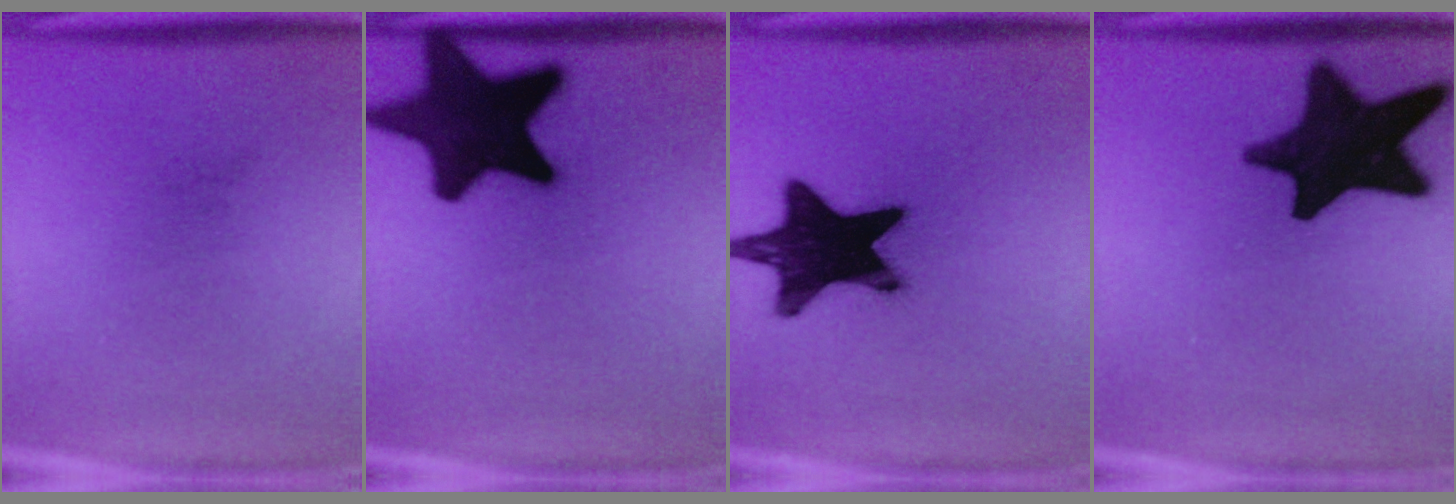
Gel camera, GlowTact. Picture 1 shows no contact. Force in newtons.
{"total": 17.9}
{"total": 19.6}
{"total": 17.0}